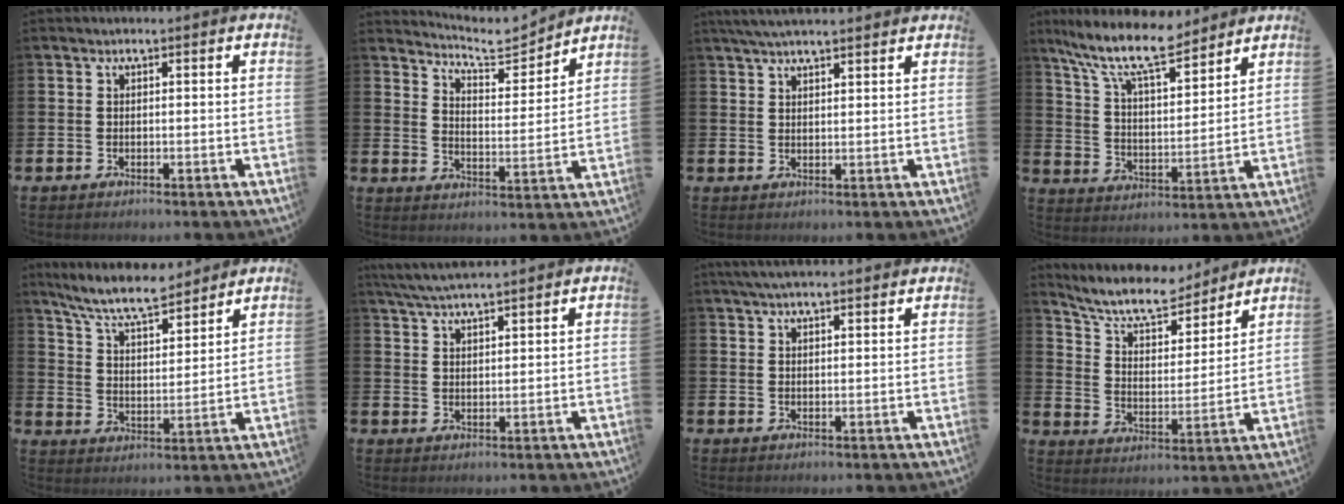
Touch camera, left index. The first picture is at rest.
{"total": 6.2, "force": [6.0, 1.1, 1.0], "torque": [-0.041, -0.046, 0.104]}
{"total": 4.2, "force": [4.0, 0.5, 1.2], "torque": [-0.030, -0.008, 0.073]}
{"total": 11.4, "force": [9.7, 2.6, 5.5], "torque": [-0.128, -0.049, 0.169]}
{"total": 8.4, "force": [7.6, 1.4, 3.2], "torque": [-0.092, -0.038, 0.136]}
{"total": 4.9, "force": [4.6, 0.2, 1.4], "torque": [-0.046, -0.013, 0.085]}
{"total": 3.6, "force": [3.4, 0.3, 1.3], "torque": [-0.030, -0.005, 0.062]}
{"total": 8.9, "force": [8.1, 2.5, 2.8], "torque": [-0.080, -0.057, 0.141]}